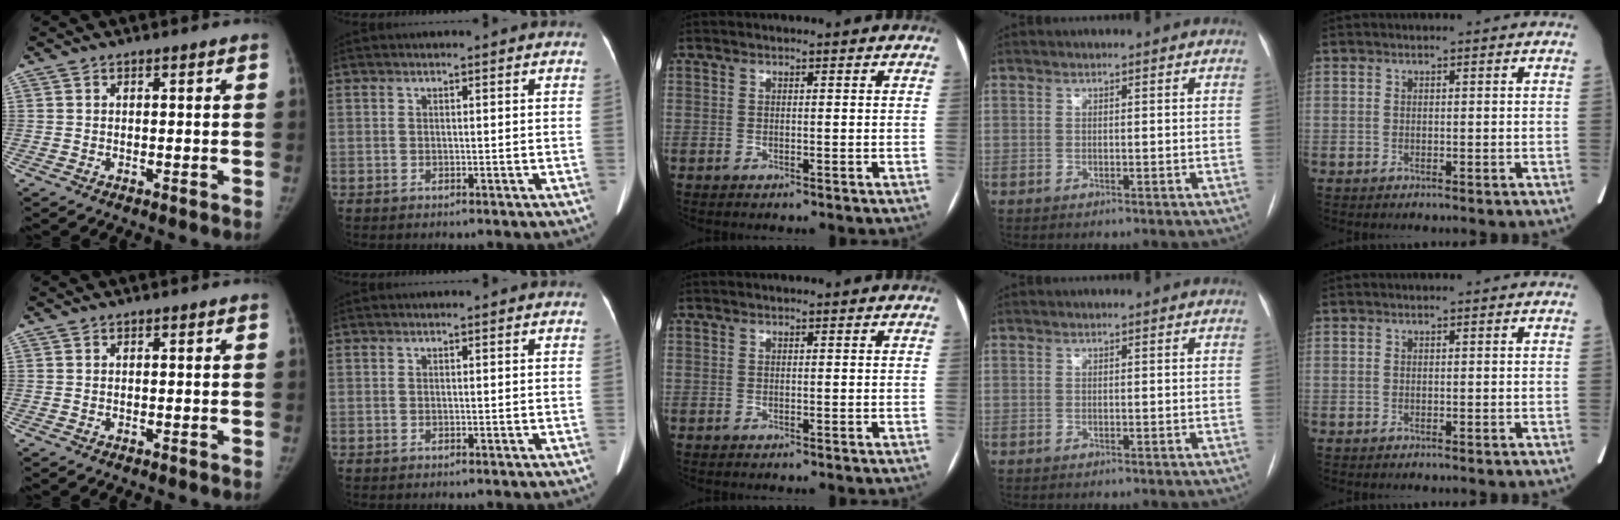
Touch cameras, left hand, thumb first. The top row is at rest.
{}